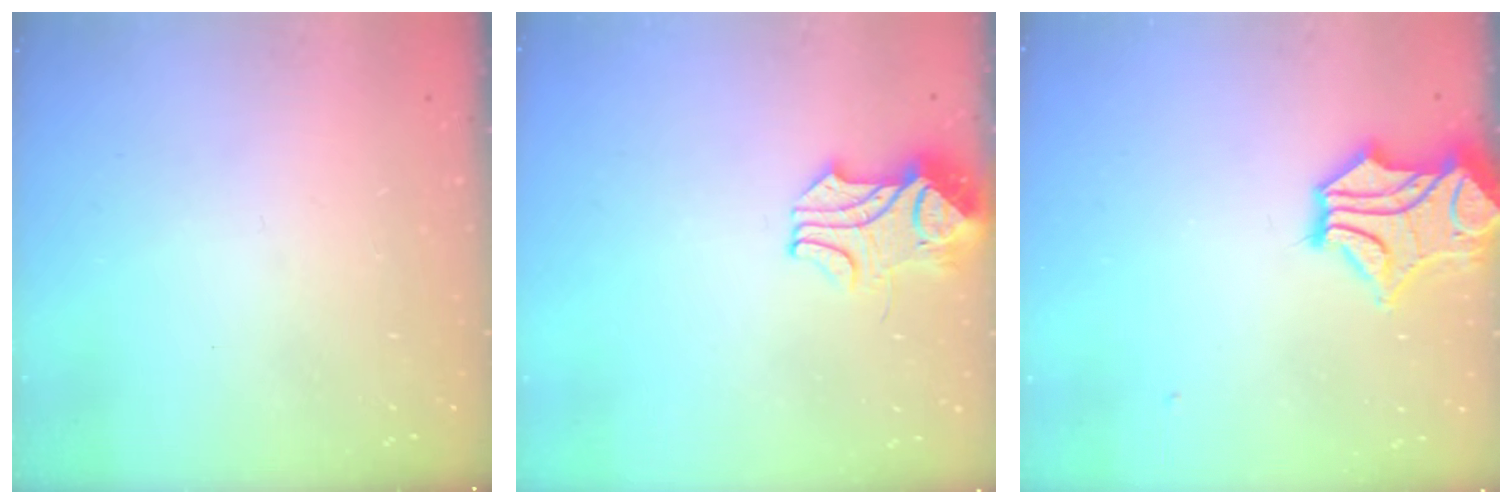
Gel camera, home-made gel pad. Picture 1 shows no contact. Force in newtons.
{"total": 2.4, "press": 2.2, "slide": 1.0}
{"total": 6.9, "press": 6.6, "slide": 2.0}